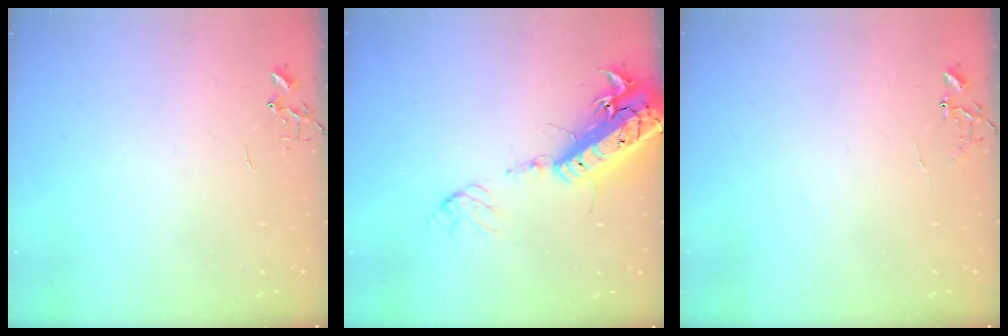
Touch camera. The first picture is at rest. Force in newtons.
{"total": 19.9, "press": 19.4, "slide": 4.6}
{"total": 7.5, "press": 7.5, "slide": 0.7}